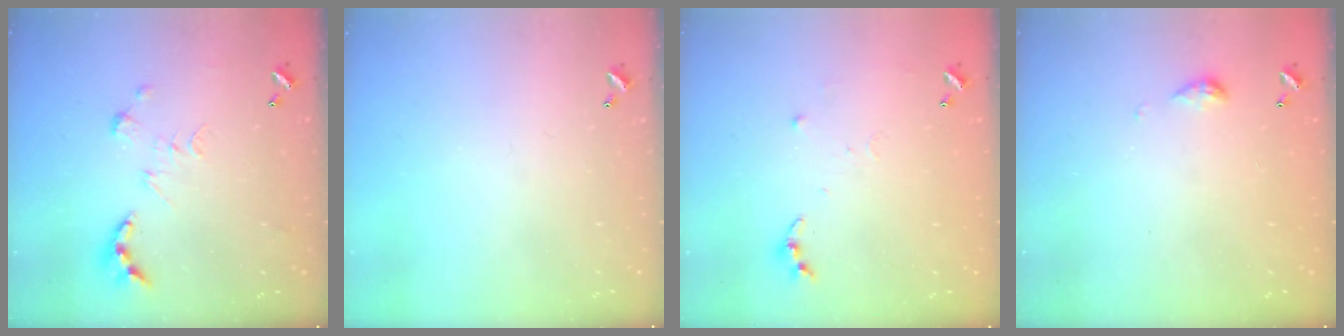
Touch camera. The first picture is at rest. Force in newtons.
{"total": 0.0}
{"total": 6.1, "press": 6.1, "slide": 0.7}
{"total": 4.0, "press": 4.0, "slide": 0.6}